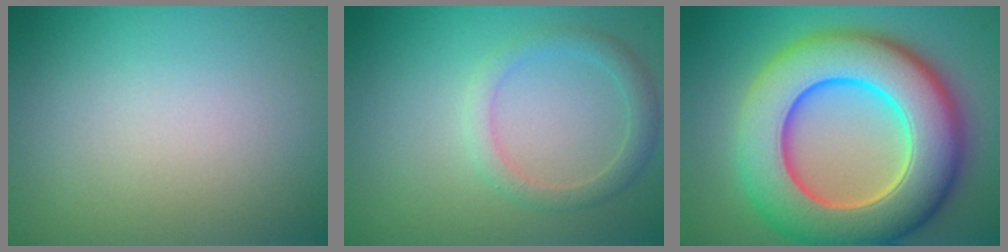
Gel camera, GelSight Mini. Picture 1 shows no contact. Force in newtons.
{"total": 2.1, "press": 2.1, "slide": 0.1}
{"total": 13.0, "press": 13.0, "slide": 0.5}